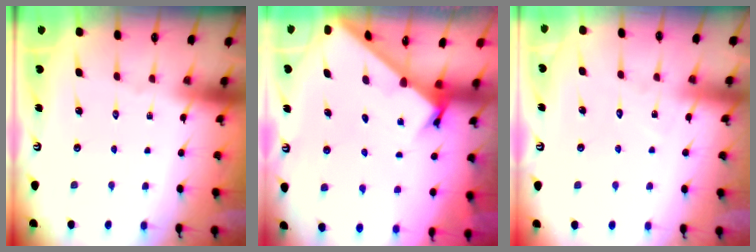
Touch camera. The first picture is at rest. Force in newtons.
{"total": 2.0, "press": 2.0, "slide": 0.2}
{"total": 6.8, "press": 6.8, "slide": 0.5}